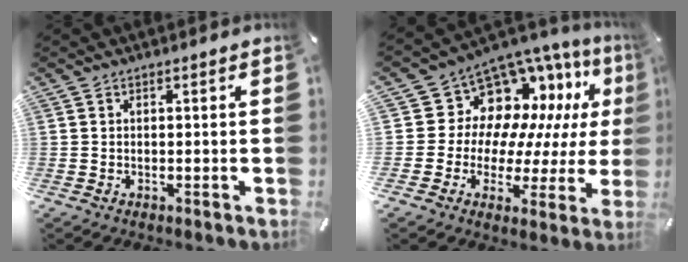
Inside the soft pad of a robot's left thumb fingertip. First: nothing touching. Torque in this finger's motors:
{"motor_torque": [0.35, 0.64, 0.50, 0.38, -0.04]}